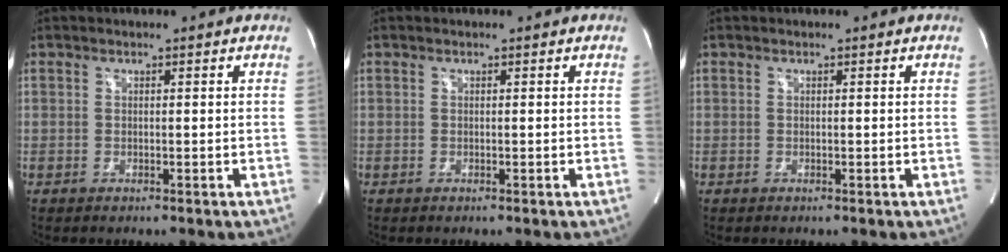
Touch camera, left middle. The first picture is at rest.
{"total": 0.0}
{"total": 0.0}